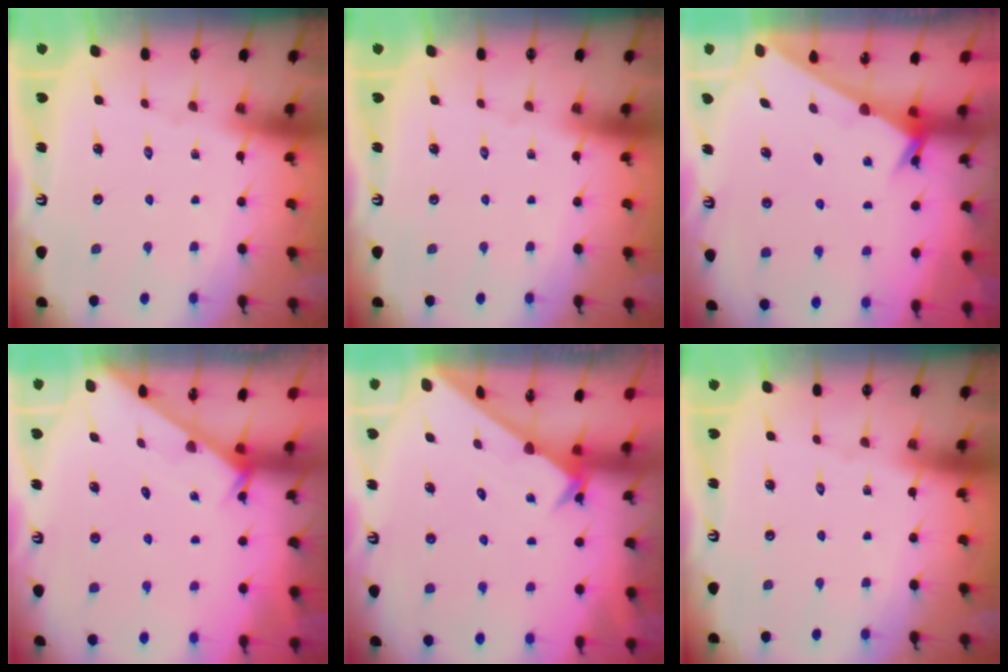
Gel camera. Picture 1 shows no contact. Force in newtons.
{"total": 0.0}
{"total": 2.1, "press": 2.1, "slide": 0.3}
{"total": 2.0, "press": 2.0, "slide": 0.1}
{"total": 2.4, "press": 2.4, "slide": 0.2}
{"total": 0.0}